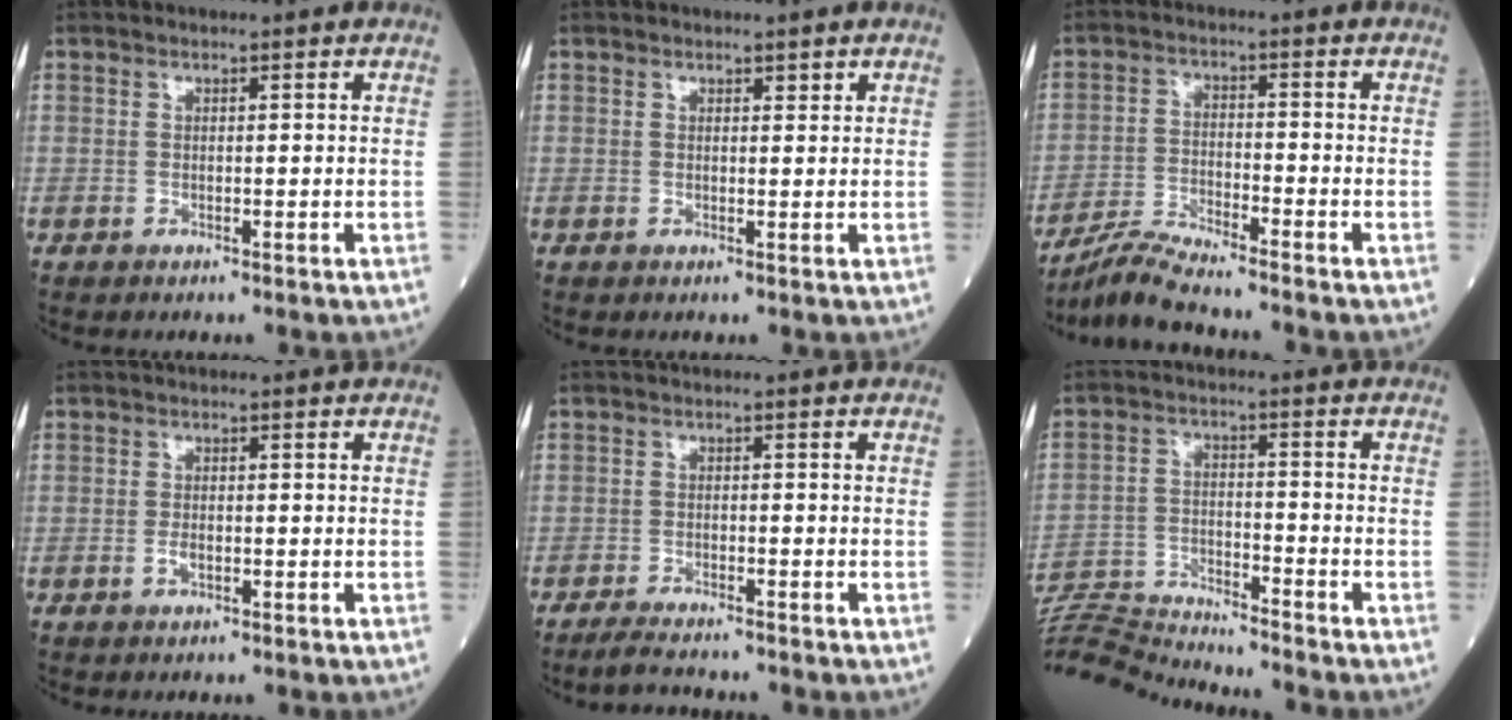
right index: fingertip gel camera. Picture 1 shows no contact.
{"total": 0.8, "force": [0.6, 0.3, 0.4], "torque": [-0.006, -0.002, 0.007]}
{"total": 6.3, "force": [-5.9, -0.9, 1.8], "torque": [-0.043, -0.019, -0.115]}
{"total": 1.4, "force": [-0.5, 0.6, 1.1], "torque": [-0.023, 0.001, -0.008]}
{"total": 4.5, "force": [-4.1, 0.4, 1.8], "torque": [-0.036, -0.013, -0.068]}
{"total": 12.8, "force": [-12.5, -1.9, 1.7], "torque": [-0.032, 0.003, -0.224]}